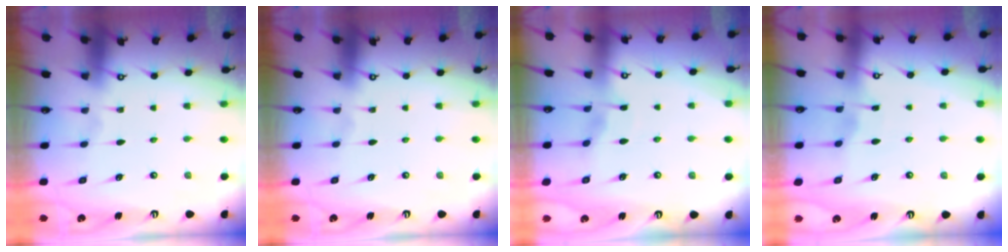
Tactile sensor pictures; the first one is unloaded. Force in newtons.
{"total": 0.0}
{"total": 2.7, "press": 2.7, "slide": 0.3}
{"total": 2.6, "press": 2.6, "slide": 0.3}